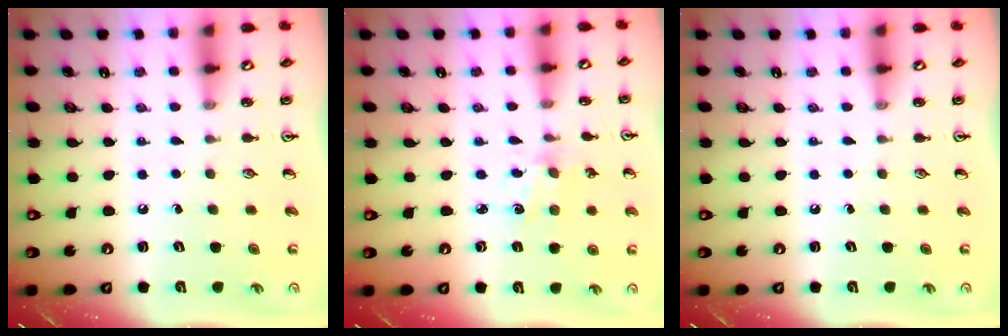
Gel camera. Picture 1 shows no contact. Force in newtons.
{"total": 1.6, "press": 1.5, "slide": 0.4}
{"total": 0.0}